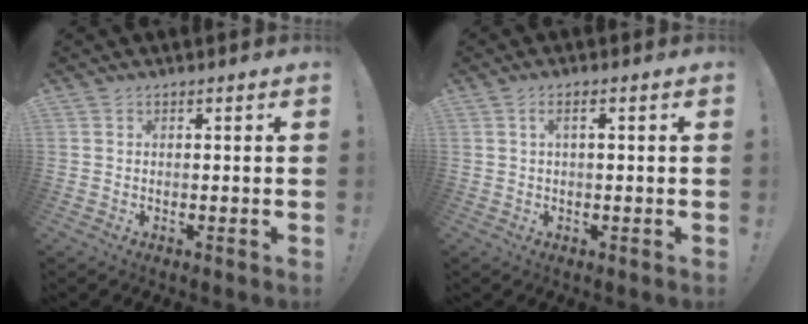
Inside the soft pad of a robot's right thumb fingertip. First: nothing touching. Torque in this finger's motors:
{"motor_torque": [-0.01, -0.30, -0.28, 0.08, 0.10]}